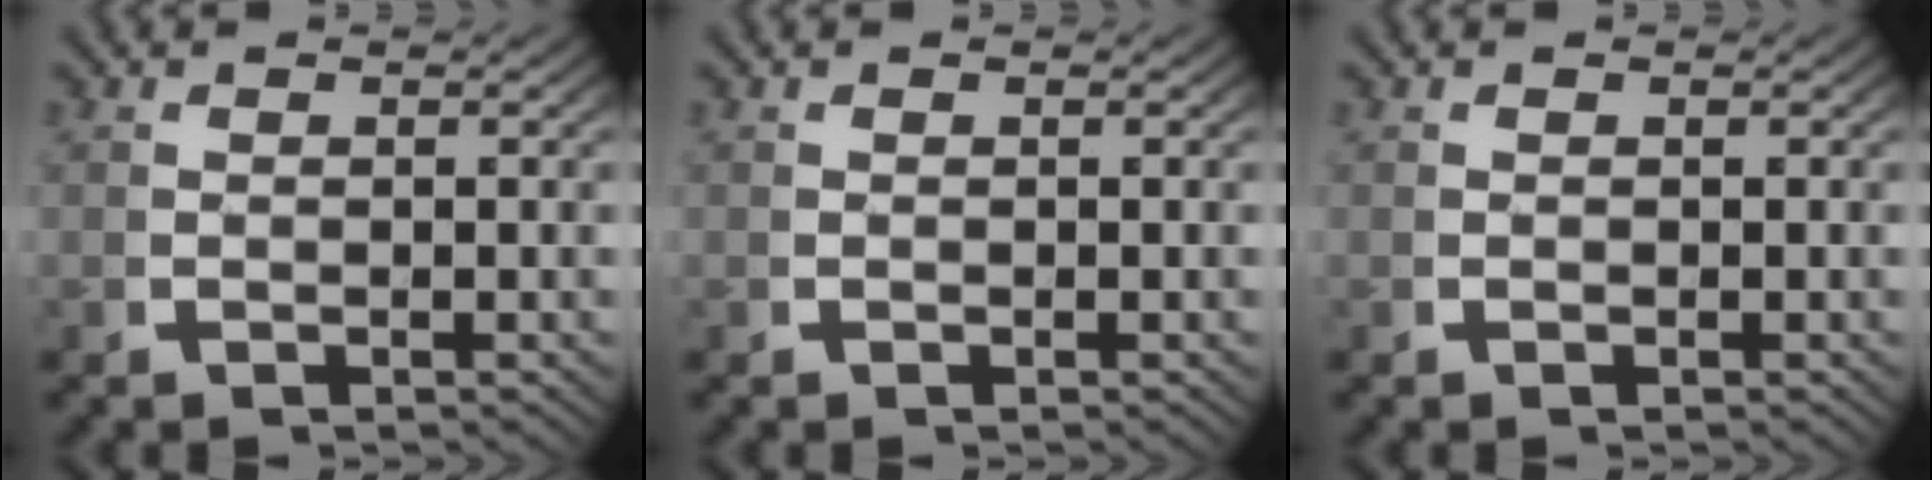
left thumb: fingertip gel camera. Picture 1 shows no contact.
{"total": 0.0}
{"total": 0.0}